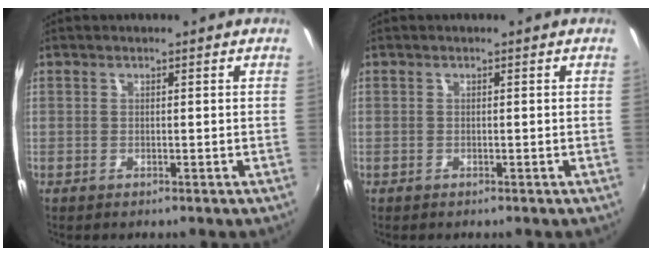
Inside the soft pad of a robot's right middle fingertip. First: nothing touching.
{"total": 0.0}